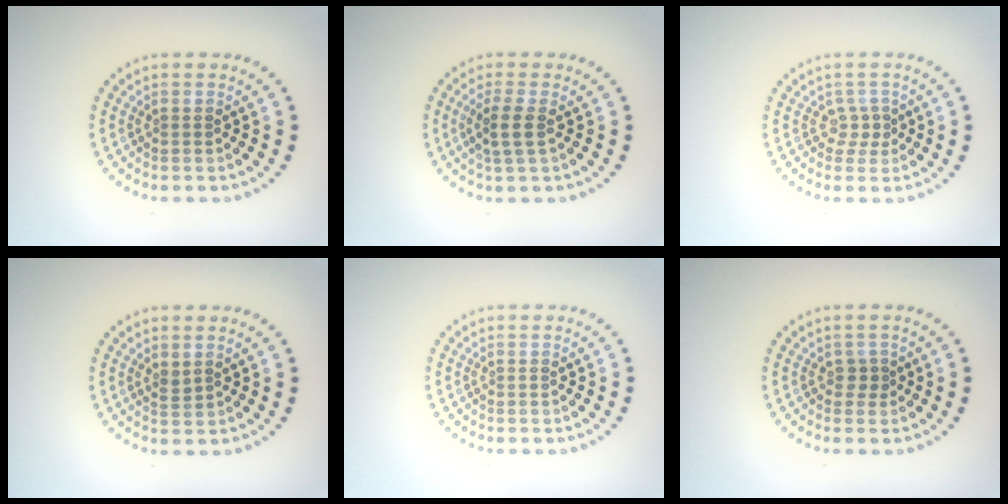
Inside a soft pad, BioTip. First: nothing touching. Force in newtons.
{"total": 2.3, "press": 2.1, "slide": 0.9}
{"total": 1.3, "press": 1.0, "slide": 0.9}
{"total": 0.9, "press": 0.7, "slide": 0.5}
{"total": 0.0}
{"total": 1.1, "press": 0.9, "slide": 0.7}